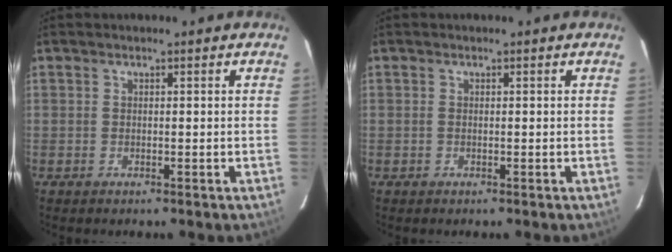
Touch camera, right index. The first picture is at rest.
{"total": 0.0}